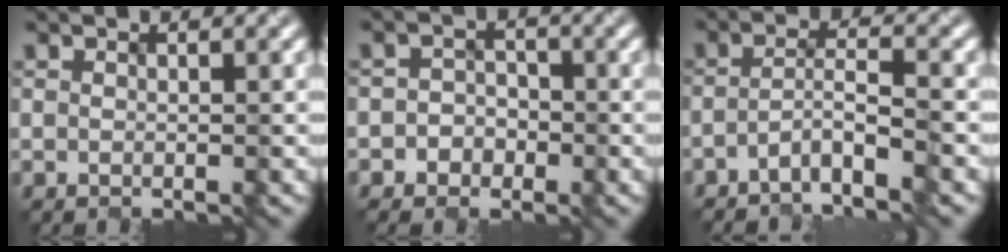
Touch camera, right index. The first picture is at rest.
{"total": 2.1, "force": [-1.1, 1.8, 0.4], "torque": [0.002, 0.001, -0.025]}
{"total": 2.8, "force": [-2.0, 0.3, 2.0], "torque": [-0.036, 0.011, -0.046]}